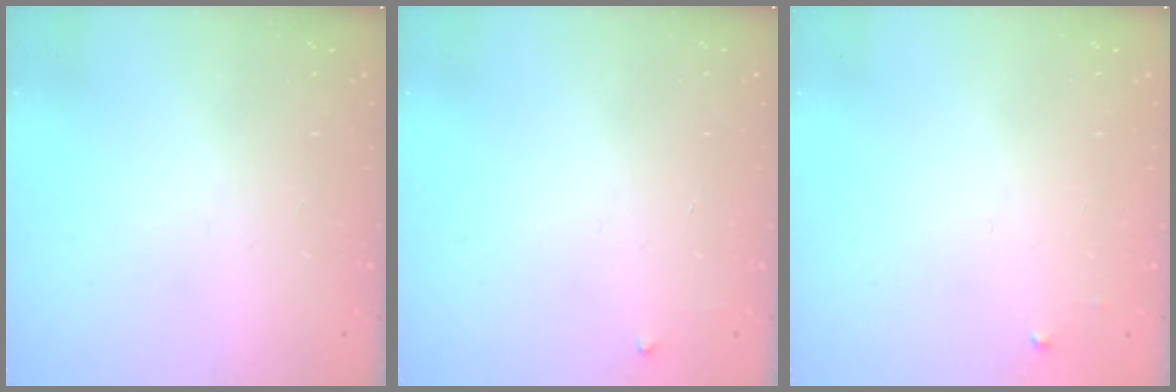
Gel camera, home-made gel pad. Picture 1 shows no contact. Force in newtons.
{"total": 2.3, "press": 2.3, "slide": 0.3}
{"total": 2.5, "press": 2.5, "slide": 0.4}